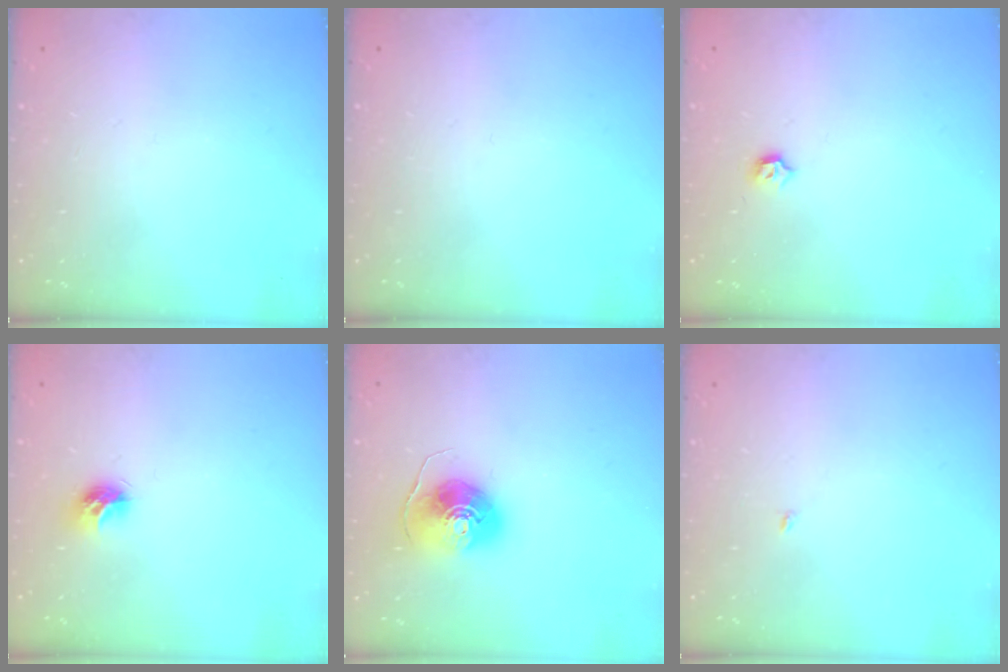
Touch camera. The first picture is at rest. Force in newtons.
{"total": 0.0}
{"total": 3.4, "press": 3.3, "slide": 0.7}
{"total": 7.5, "press": 7.5, "slide": 0.1}
{"total": 8.3, "press": 8.3, "slide": 0.6}
{"total": 1.9, "press": 1.9, "slide": 0.2}